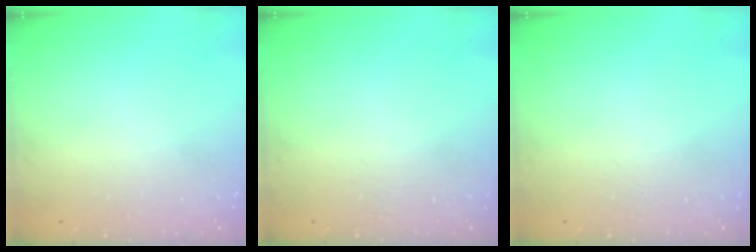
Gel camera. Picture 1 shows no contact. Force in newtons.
{"total": 0.0}
{"total": 0.0}